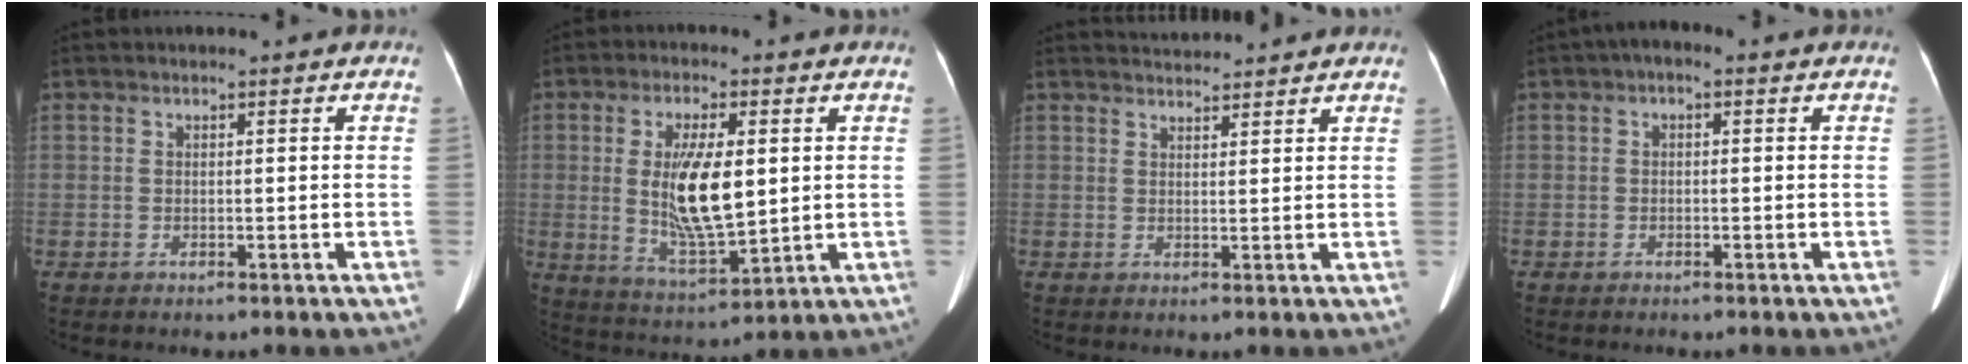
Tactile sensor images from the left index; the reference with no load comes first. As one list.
[{"total": 11.1, "force": [1.2, 3.1, 10.6], "torque": [-0.211, -0.009, 0.027]}, {"total": 4.8, "force": [4.7, 0.5, 0.8], "torque": [-0.015, 0.029, 0.064]}, {"total": 1.8, "force": [0.4, 0.9, 1.5], "torque": [-0.023, 0.008, 0.000]}]